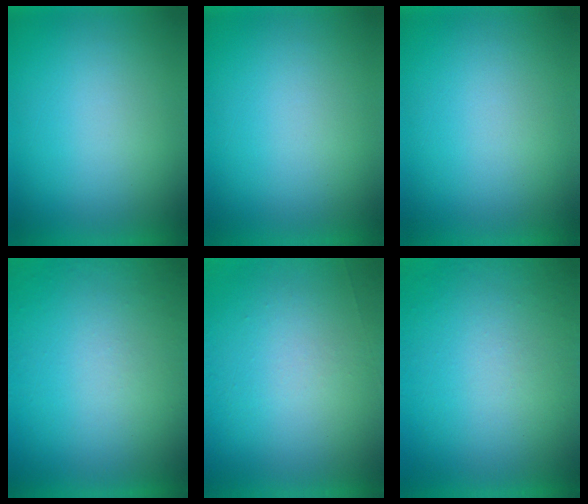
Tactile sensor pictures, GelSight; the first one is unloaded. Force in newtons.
{"total": 0.0}
{"total": 0.0}
{"total": 5.6}
{"total": 6.8}
{"total": 8.4}